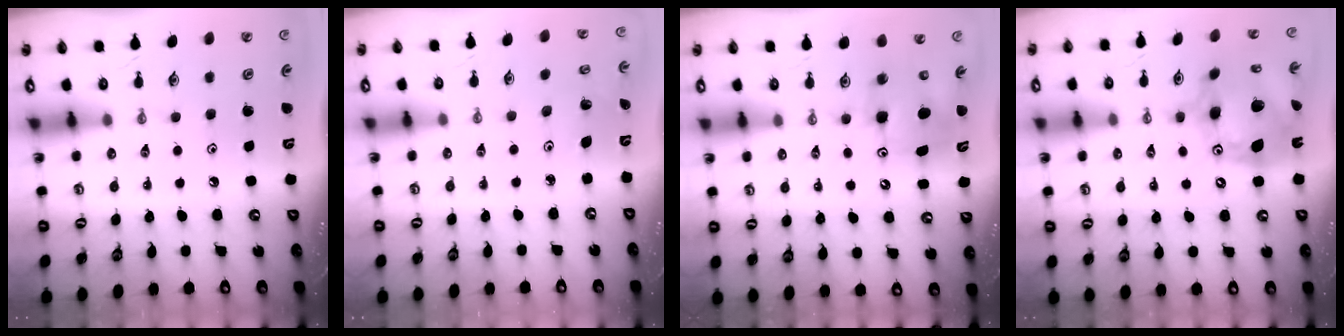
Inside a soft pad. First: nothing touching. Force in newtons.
{"total": 1.1, "press": 1.1, "slide": 0.1}
{"total": 8.0, "press": 7.8, "slide": 2.0}
{"total": 18.4, "press": 18.3, "slide": 1.9}